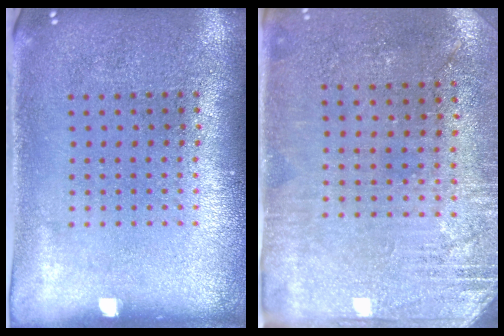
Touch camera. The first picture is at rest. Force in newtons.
{"total": 2.8, "press": 2.5, "slide": 1.2}